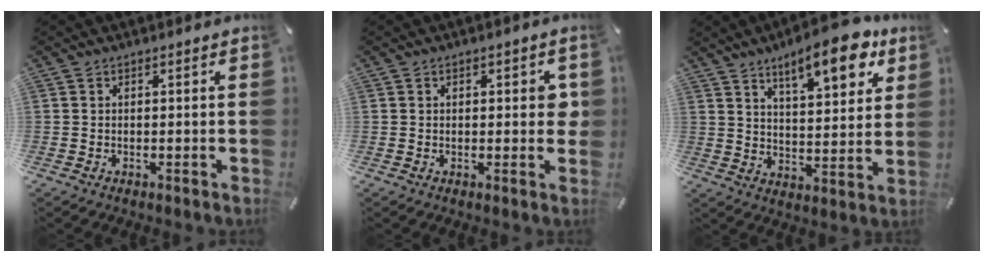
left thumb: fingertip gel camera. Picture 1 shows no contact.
{"total": 3.2, "force": [0.4, 1.6, 2.7], "torque": [-0.028, -0.001, -0.001]}
{"total": 14.0, "force": [9.4, 4.8, 9.2], "torque": [-0.129, -0.050, 0.153]}